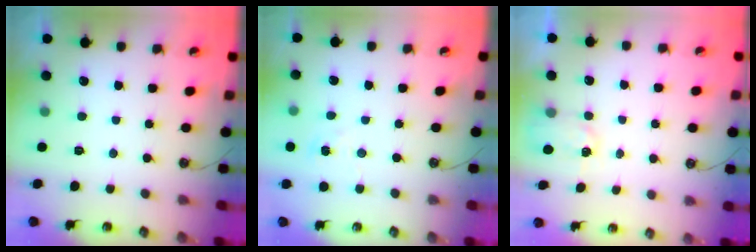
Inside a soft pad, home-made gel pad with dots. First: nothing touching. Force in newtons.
{"total": 3.7, "press": 3.7, "slide": 0.4}
{"total": 2.9, "press": 2.9, "slide": 0.4}